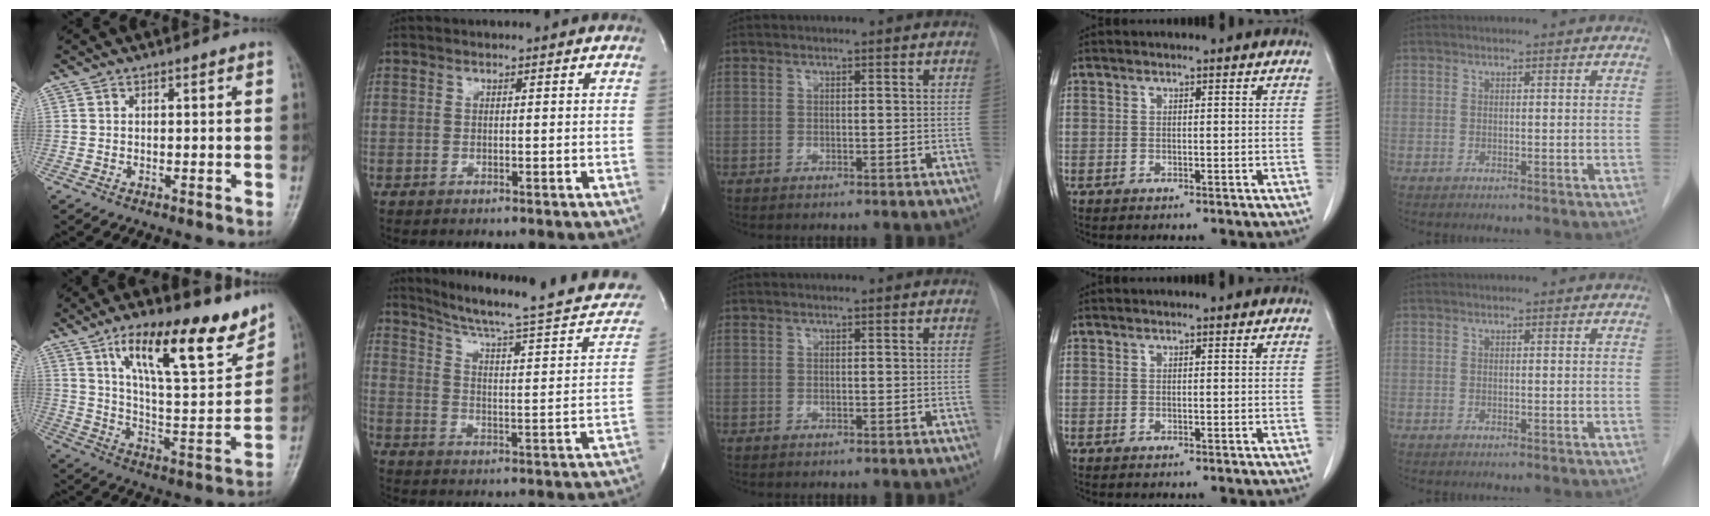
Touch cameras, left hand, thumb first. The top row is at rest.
{"thumb": {"total": 20.1, "force": [12.8, 6.0, 14.2], "torque": [-0.182, -0.065, 0.214]}, "index": {"total": 22.7, "force": [19.5, 1.9, 11.4], "torque": [-0.161, -0.026, 0.255]}}